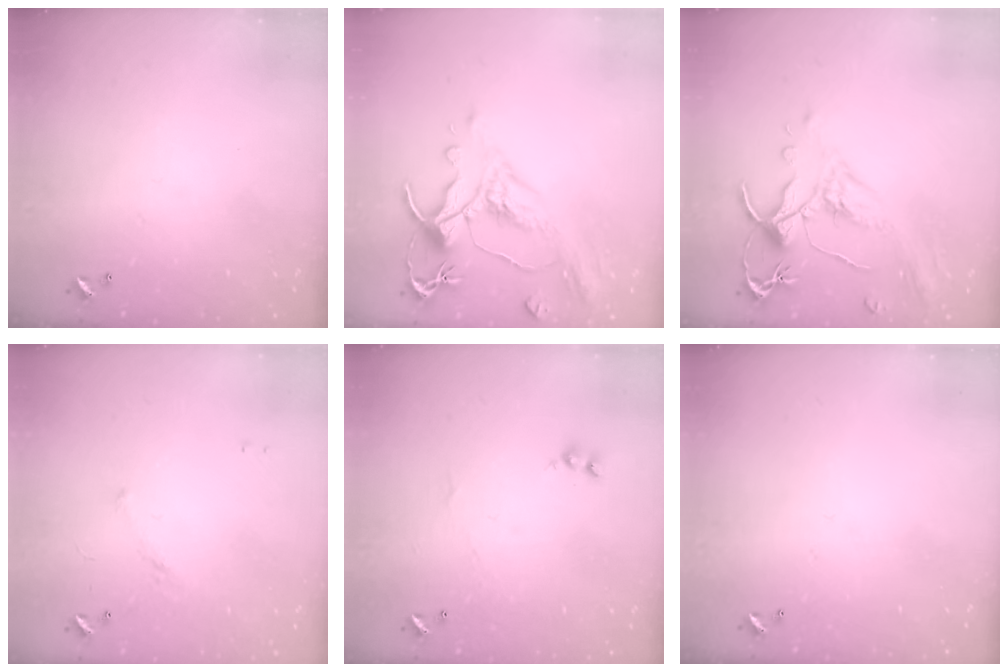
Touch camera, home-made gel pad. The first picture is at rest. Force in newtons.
{"total": 1.6, "press": 0.4, "slide": 1.6}
{"total": 1.5, "press": 1.0, "slide": 1.1}
{"total": 4.7, "press": 4.6, "slide": 0.9}
{"total": 1.7, "press": 1.6, "slide": 0.6}
{"total": 0.0}